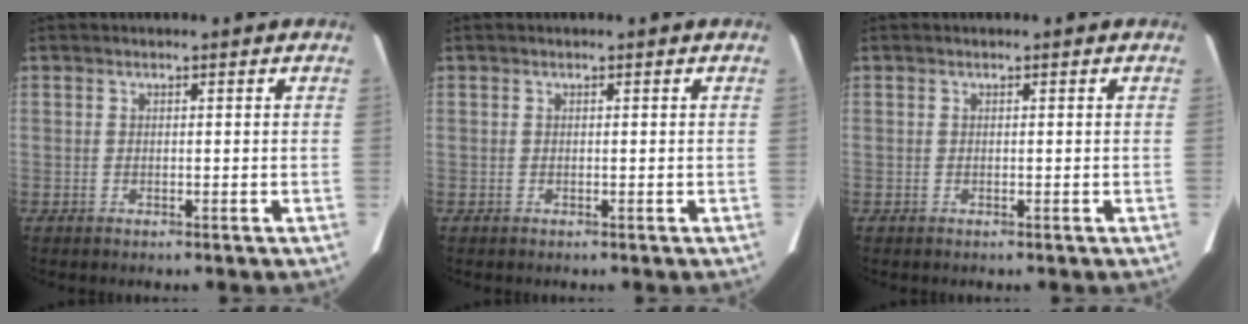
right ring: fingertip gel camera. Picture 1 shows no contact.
{"total": 0.0}
{"total": 0.0}